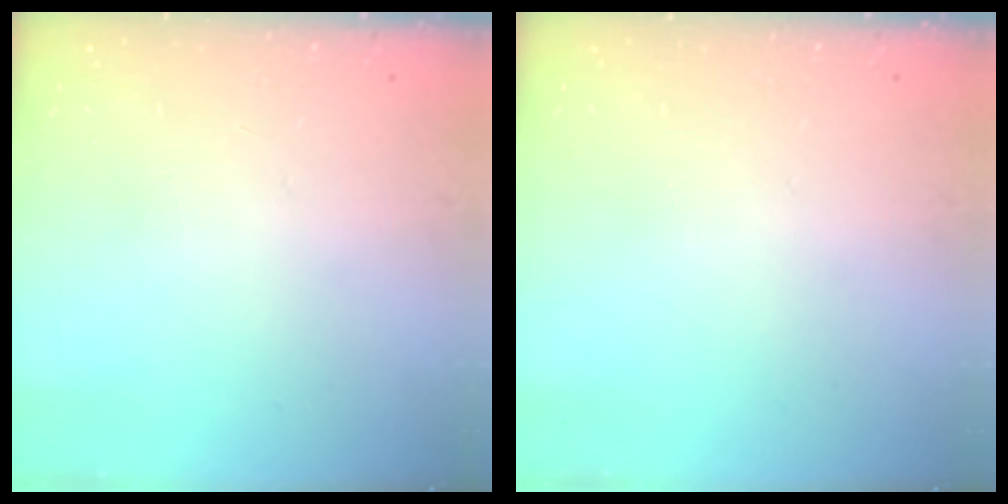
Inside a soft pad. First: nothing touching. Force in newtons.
{"total": 0.0}